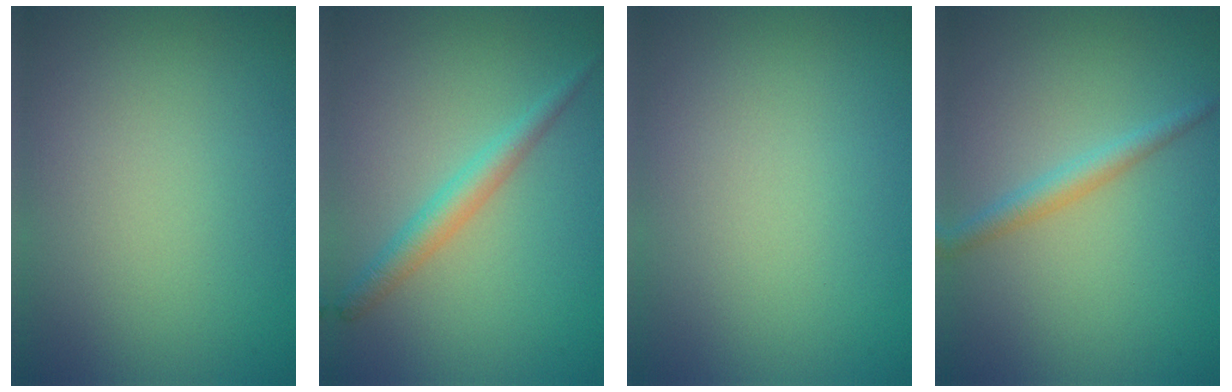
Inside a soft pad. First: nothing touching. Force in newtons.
{"total": 2.4, "press": 2.4, "slide": 0.1}
{"total": 0.0}
{"total": 1.9, "press": 1.9, "slide": 0.0}